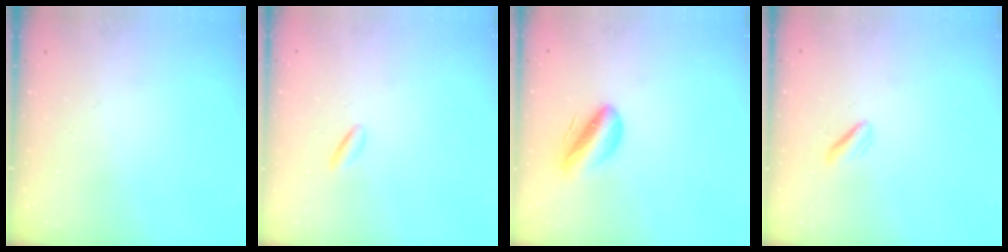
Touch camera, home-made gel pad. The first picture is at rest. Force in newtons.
{"total": 0.9, "press": 0.7, "slide": 0.5}
{"total": 8.9, "press": 8.5, "slide": 2.6}
{"total": 2.0, "press": 2.0, "slide": 0.6}